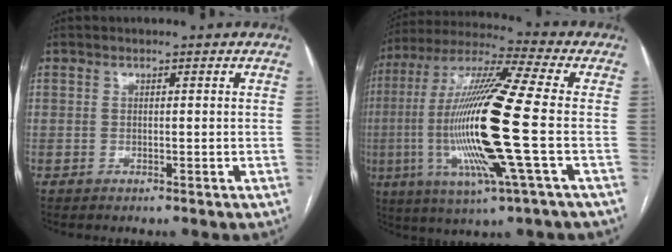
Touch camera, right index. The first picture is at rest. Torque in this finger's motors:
{"motor_torque": [2.14, 0.00, 1.05, 0.21]}